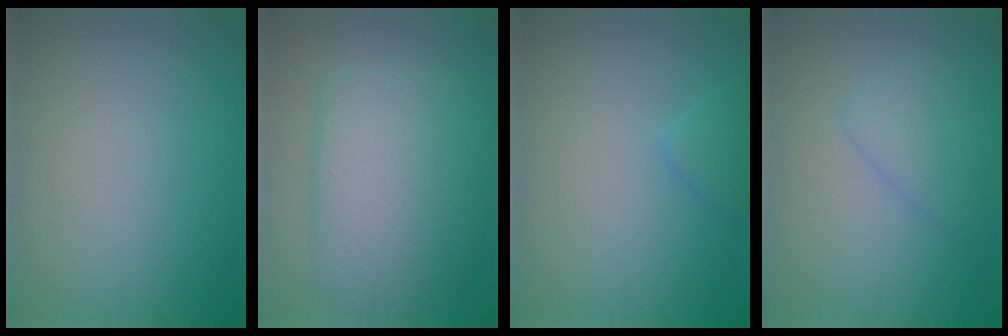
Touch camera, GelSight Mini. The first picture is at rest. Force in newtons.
{"total": 8.5, "press": 8.4, "slide": 0.7}
{"total": 1.5, "press": 1.5, "slide": 0.1}
{"total": 2.5, "press": 2.4, "slide": 0.2}